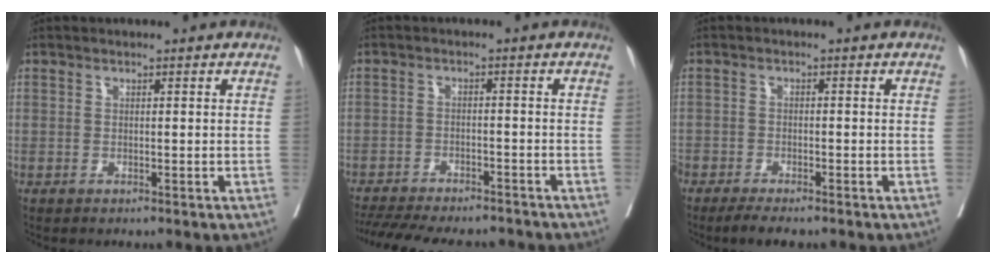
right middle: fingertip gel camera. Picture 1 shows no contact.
{"total": 16.4, "force": [-14.7, 3.8, 6.2], "torque": [-0.149, -0.015, -0.205]}
{"total": 5.1, "force": [-4.2, 1.0, 2.7], "torque": [-0.041, -0.012, -0.068]}